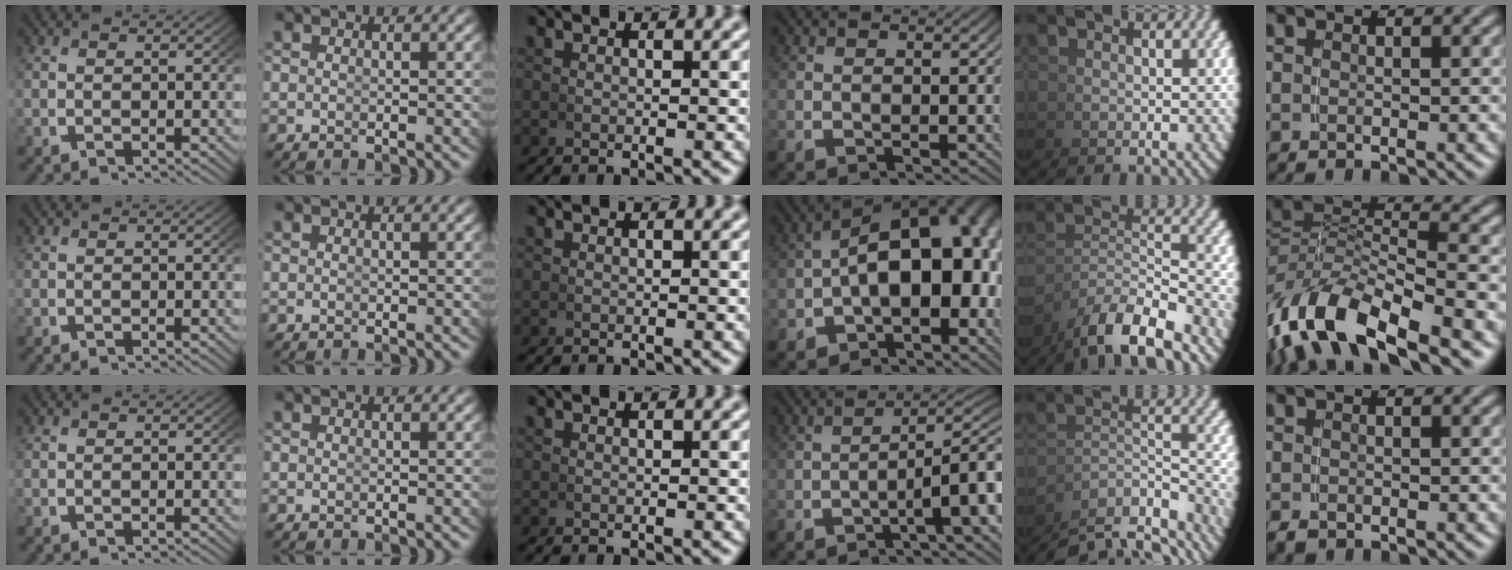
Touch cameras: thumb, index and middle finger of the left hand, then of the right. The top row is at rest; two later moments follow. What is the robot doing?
{"motion": "grasp_and_lifting", "object": "whiteboard"}